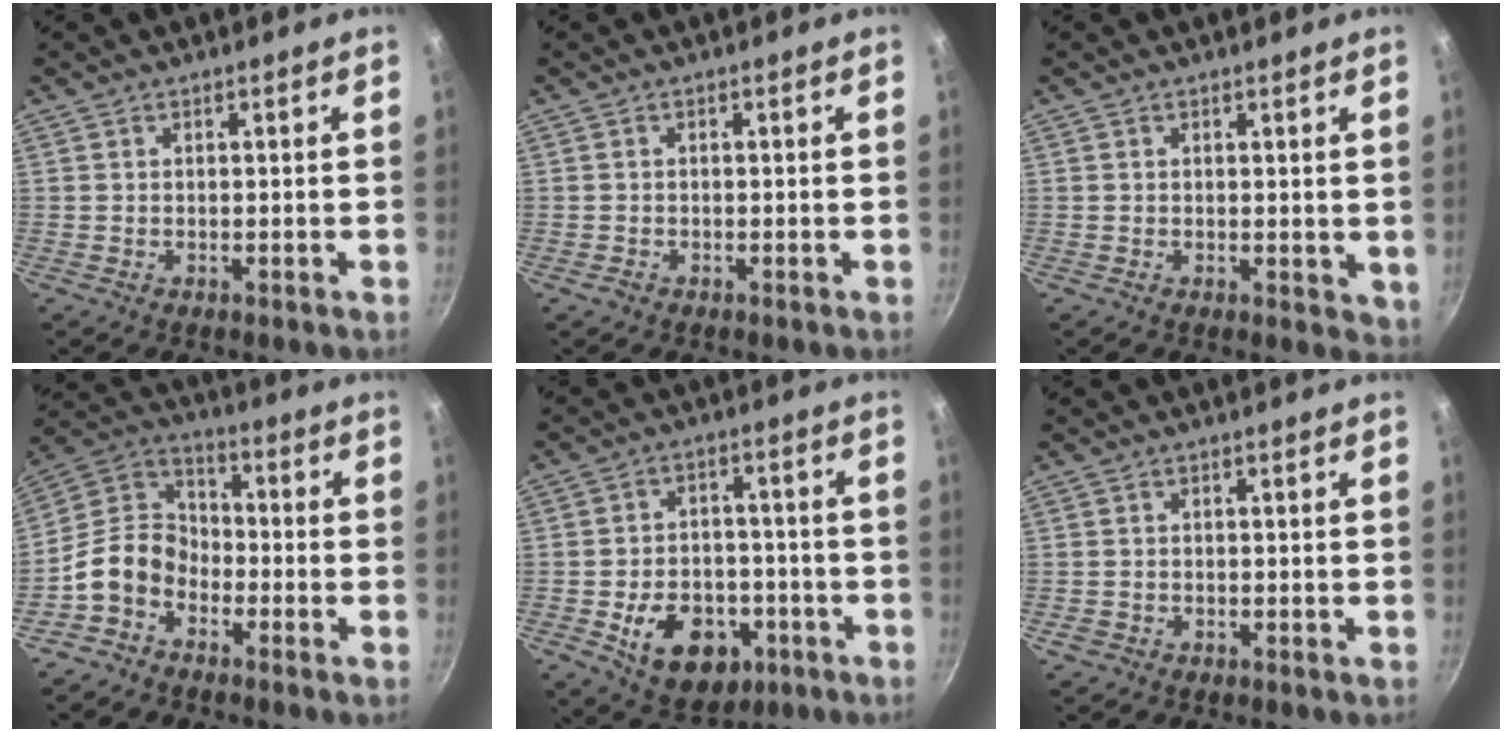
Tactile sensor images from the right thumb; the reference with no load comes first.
{"total": 0.9, "force": [-0.6, 0.6, 0.3], "torque": [-0.009, 0.005, -0.011]}
{"total": 2.8, "force": [0.8, 1.6, 2.2], "torque": [-0.021, -0.005, 0.011]}
{"total": 10.6, "force": [-4.9, 7.7, 5.3], "torque": [-0.077, 0.063, -0.122]}
{"total": 14.4, "force": [-5.3, 10.1, 8.7], "torque": [-0.101, 0.029, -0.066]}
{"total": 1.5, "force": [-0.8, 1.1, 0.6], "torque": [-0.014, 0.006, -0.011]}